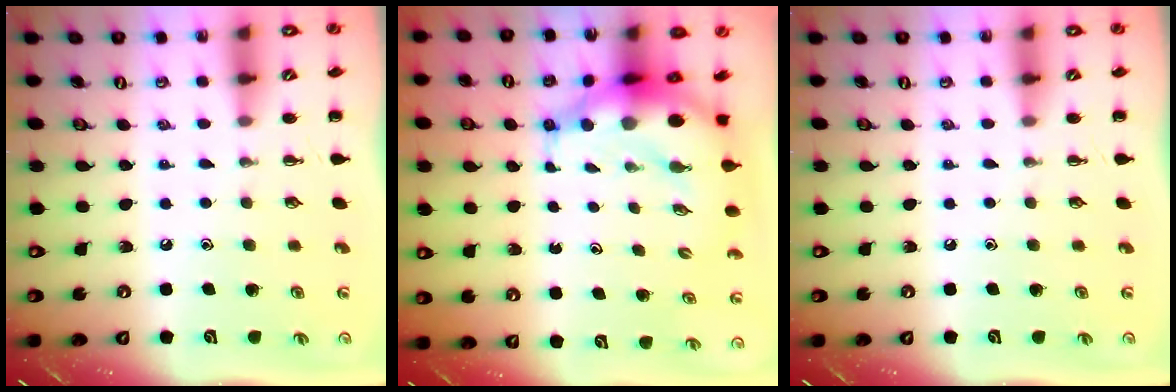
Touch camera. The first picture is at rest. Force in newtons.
{"total": 9.8, "press": 9.5, "slide": 2.3}
{"total": 0.0}